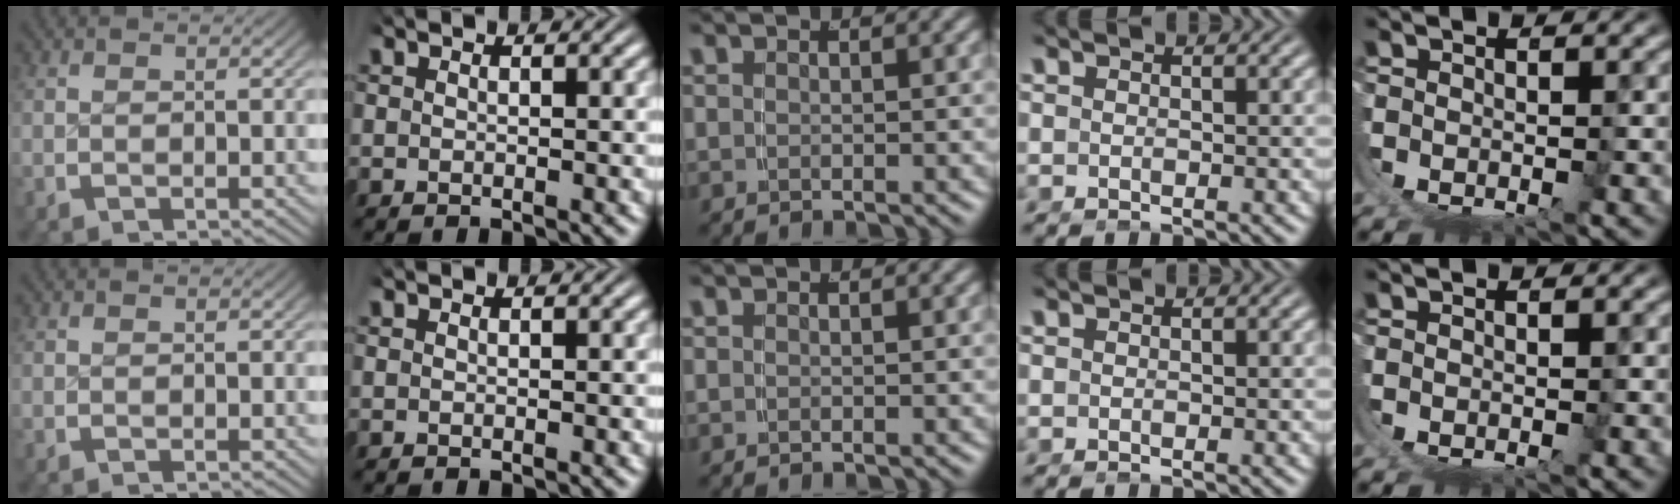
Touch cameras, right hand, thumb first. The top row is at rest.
{}